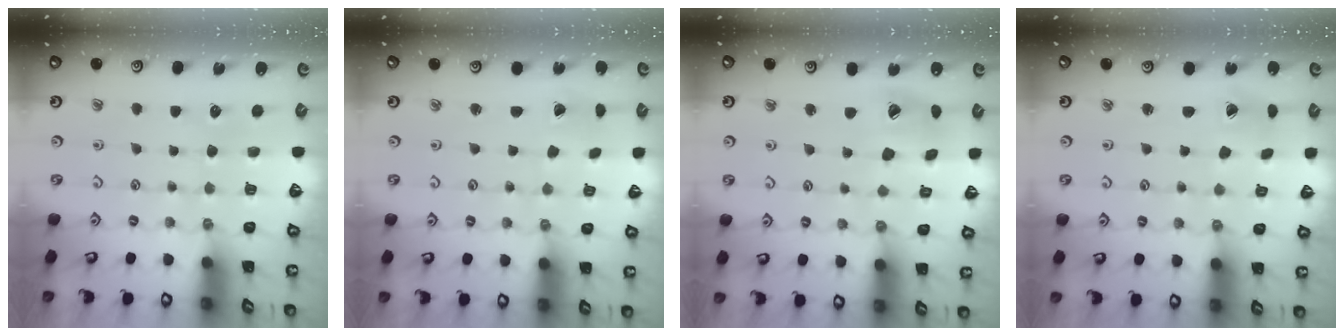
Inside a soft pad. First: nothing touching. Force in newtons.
{"total": 0.8, "press": 0.8, "slide": 0.0}
{"total": 13.7, "press": 13.6, "slide": 1.9}
{"total": 2.4, "press": 2.4, "slide": 0.3}